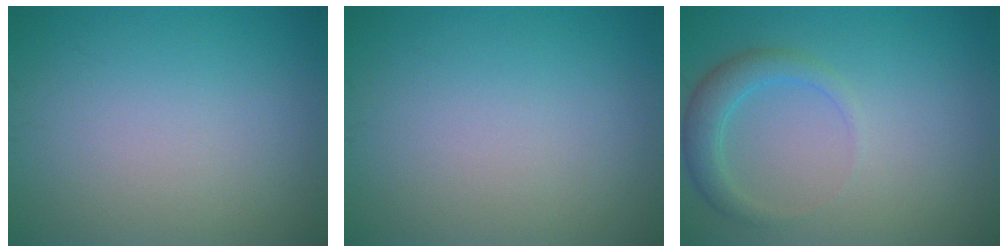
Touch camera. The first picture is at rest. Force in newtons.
{"total": 0.0}
{"total": 2.6, "press": 2.6, "slide": 0.0}